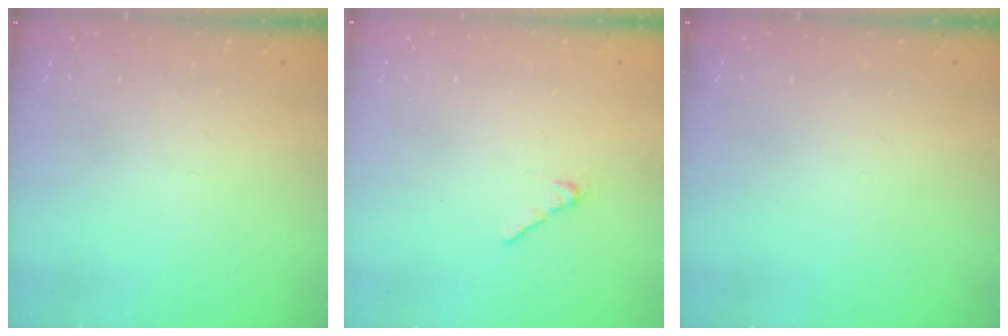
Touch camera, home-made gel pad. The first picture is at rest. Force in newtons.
{"total": 2.5, "press": 2.4, "slide": 0.7}
{"total": 0.0}